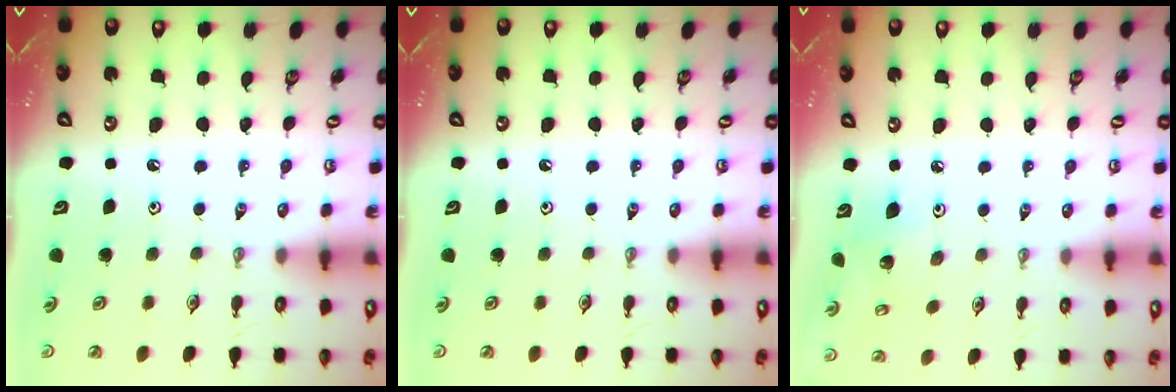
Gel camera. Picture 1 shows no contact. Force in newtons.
{"total": 0.0}
{"total": 6.5, "press": 6.3, "slide": 1.8}